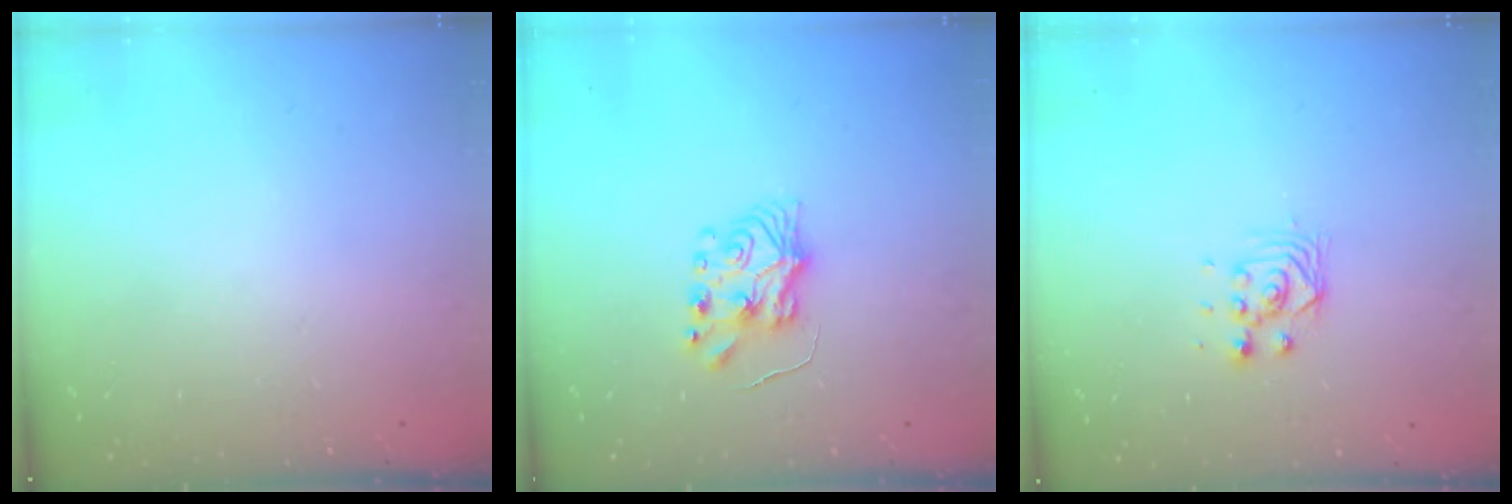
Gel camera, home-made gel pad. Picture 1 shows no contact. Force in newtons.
{"total": 7.3, "press": 7.3, "slide": 0.7}
{"total": 2.9, "press": 2.8, "slide": 0.8}